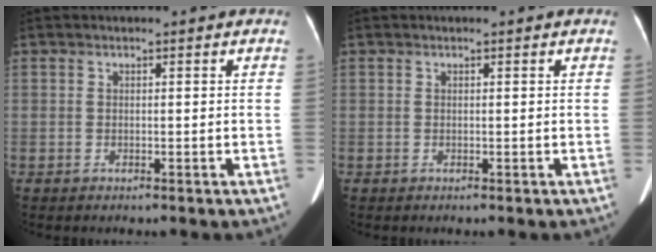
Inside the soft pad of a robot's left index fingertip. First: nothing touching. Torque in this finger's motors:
{"motor_torque": [0.09, 0.02, 0.01, -0.01]}